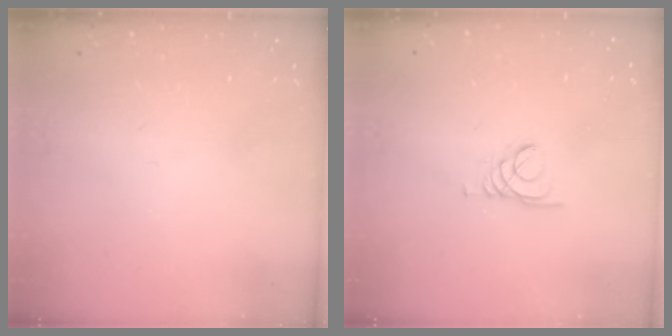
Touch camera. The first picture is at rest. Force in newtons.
{"total": 1.5, "press": 1.5, "slide": 0.1}